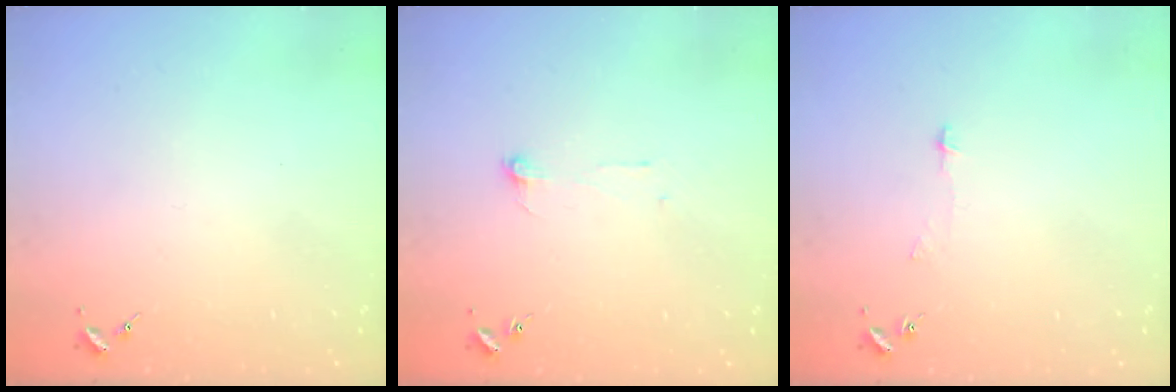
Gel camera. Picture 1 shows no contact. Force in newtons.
{"total": 4.0, "press": 4.0, "slide": 0.3}
{"total": 3.6, "press": 3.6, "slide": 0.3}